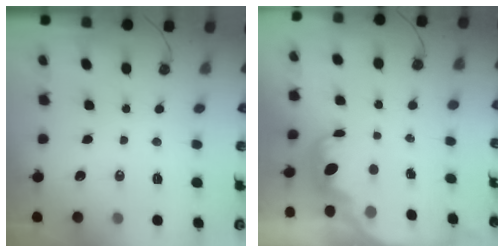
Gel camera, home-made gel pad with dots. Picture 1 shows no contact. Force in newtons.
{"total": 3.0, "press": 2.9, "slide": 0.7}